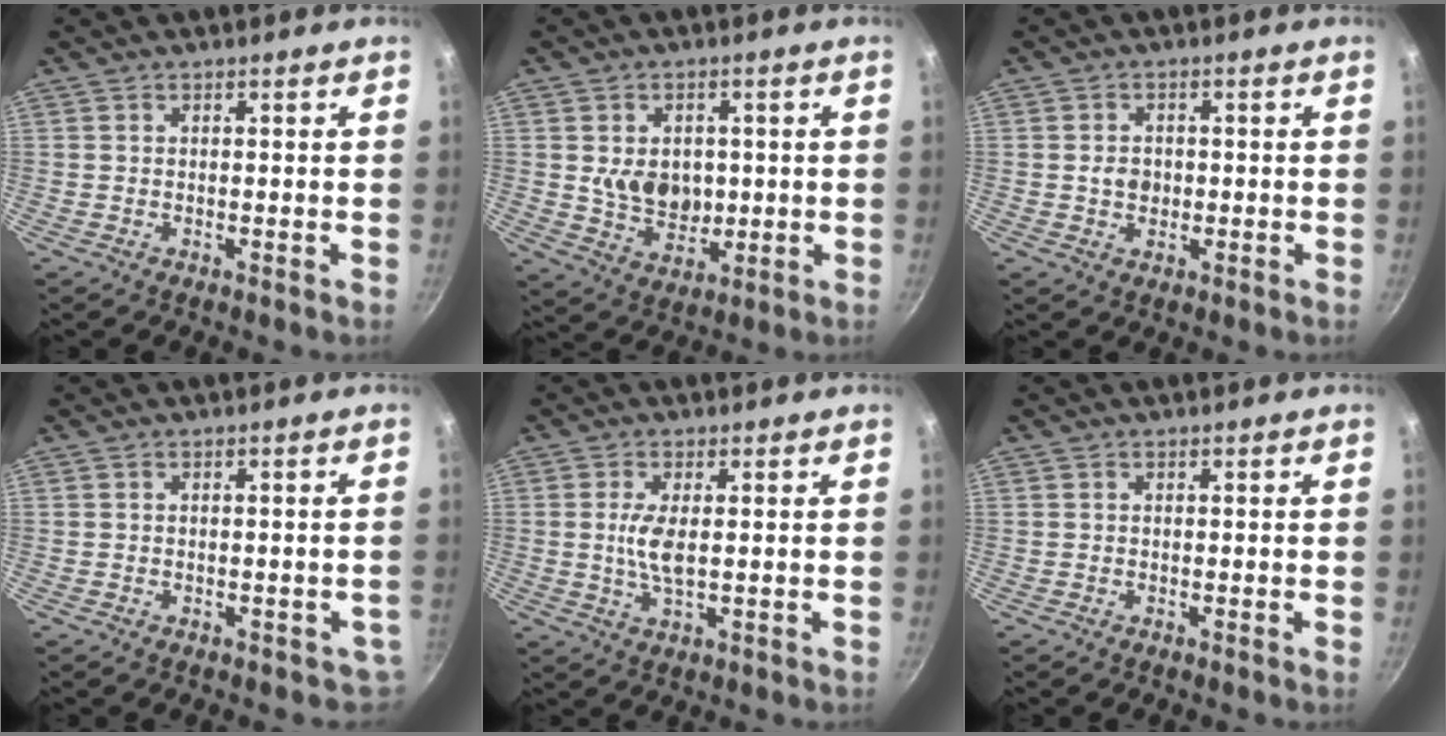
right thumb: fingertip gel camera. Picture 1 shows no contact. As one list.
[{"total": 8.8, "force": [0.5, 6.9, 5.6], "torque": [-0.068, -0.016, 0.017]}, {"total": 3.1, "force": [-0.3, 2.5, 1.9], "torque": [-0.020, 0.004, -0.006]}, {"total": 1.9, "force": [-0.8, 1.5, 0.8], "torque": [0.006, 0.015, 0.003]}, {"total": 5.0, "force": [0.4, 1.7, 4.7], "torque": [-0.102, -0.003, 0.008]}, {"total": 0.0}]